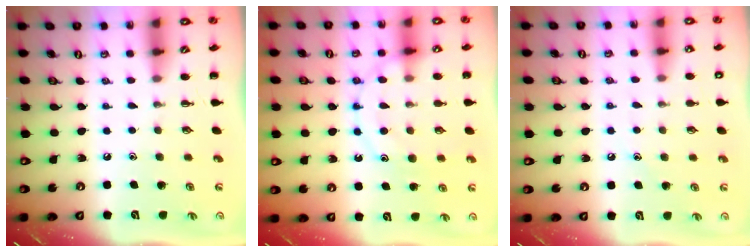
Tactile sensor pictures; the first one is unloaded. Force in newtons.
{"total": 12.2, "press": 12.1, "slide": 1.1}
{"total": 7.8, "press": 7.6, "slide": 1.9}